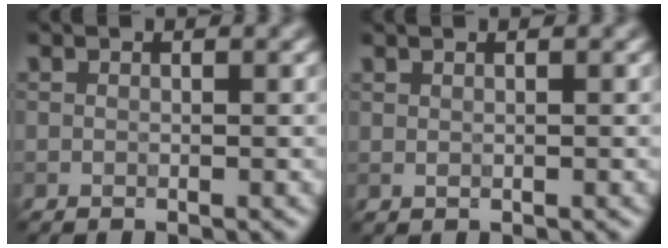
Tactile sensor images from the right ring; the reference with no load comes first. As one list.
[{"total": 0.6, "force": [0.6, 0.2, 0.1], "torque": [-0.006, -0.003, 0.007]}]